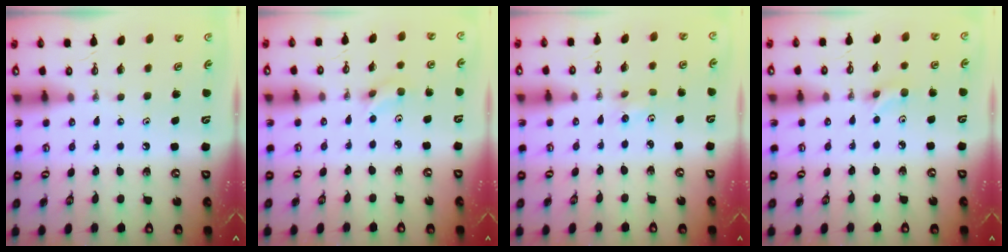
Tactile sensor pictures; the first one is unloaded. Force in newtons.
{"total": 3.5, "press": 3.4, "slide": 0.8}
{"total": 5.7, "press": 5.0, "slide": 2.8}
{"total": 3.9, "press": 3.8, "slide": 0.7}